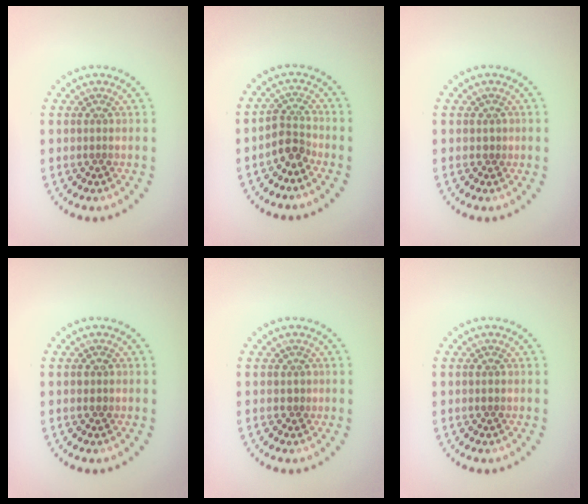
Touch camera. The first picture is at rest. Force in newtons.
{"total": 2.4, "press": 1.8, "slide": 1.6}
{"total": 0.5, "press": 0.2, "slide": 0.5}
{"total": 0.9, "press": 0.9, "slide": 0.1}
{"total": 0.6, "press": 0.3, "slide": 0.5}
{"total": 0.8, "press": 0.8, "slide": 0.2}